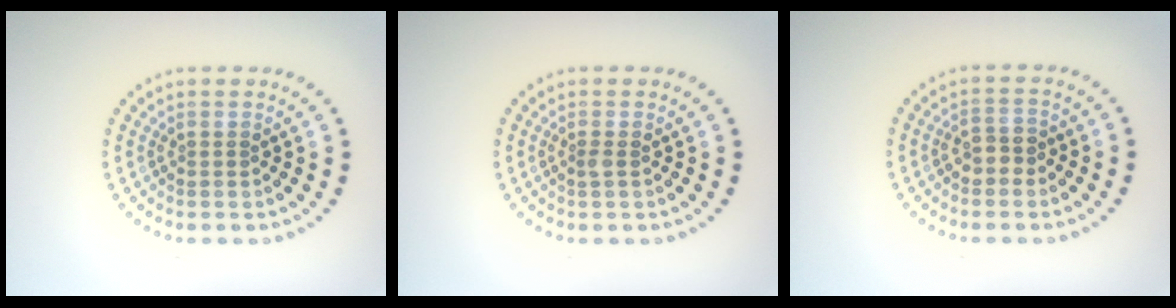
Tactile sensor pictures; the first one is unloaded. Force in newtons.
{"total": 0.6, "press": 0.5, "slide": 0.2}
{"total": 1.7, "press": 1.6, "slide": 0.6}